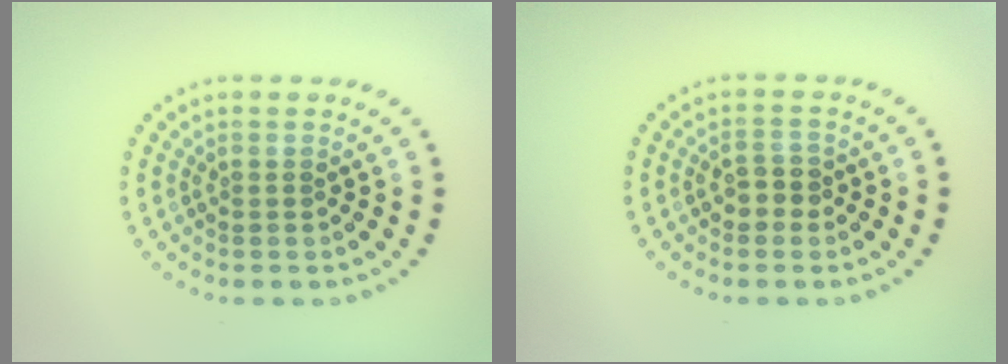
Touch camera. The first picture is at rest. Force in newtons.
{"total": 1.8, "press": 1.8, "slide": 0.5}